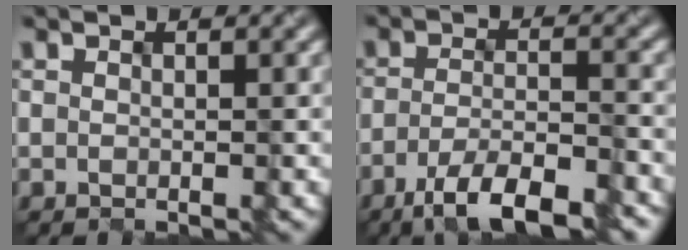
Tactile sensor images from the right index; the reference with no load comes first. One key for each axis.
{"total": 6.2, "fx": -4.2, "fy": 1.5, "fz": 4.2, "tx": -0.073, "ty": -0.002, "tz": -0.072}